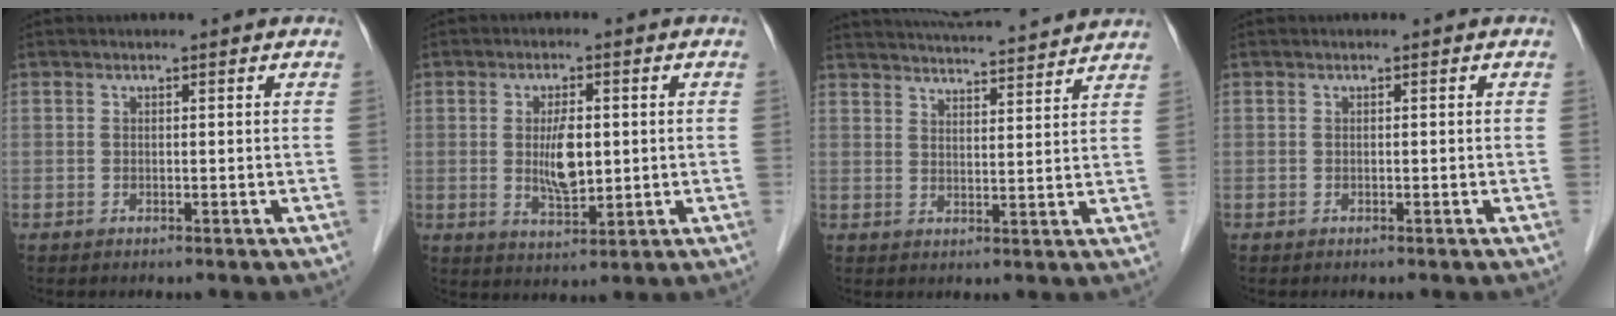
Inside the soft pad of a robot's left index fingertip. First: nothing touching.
{"total": 5.9, "force": [0.1, 2.2, 5.5], "torque": [-0.105, -0.006, 0.007]}
{"total": 17.0, "force": [16.2, 1.5, 5.2], "torque": [-0.084, 0.023, 0.222]}
{"total": 0.0}